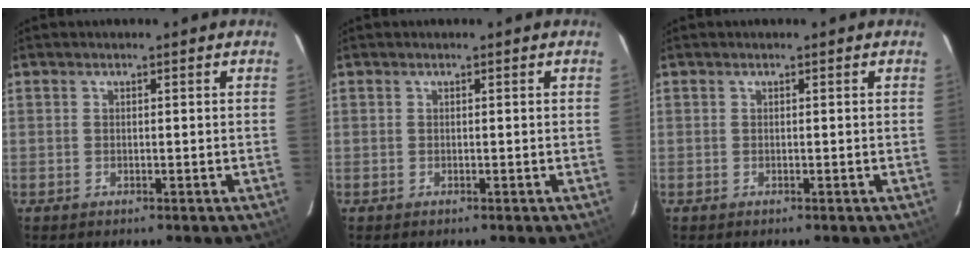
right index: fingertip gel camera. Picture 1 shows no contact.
{"total": 0.0}
{"total": 0.0}